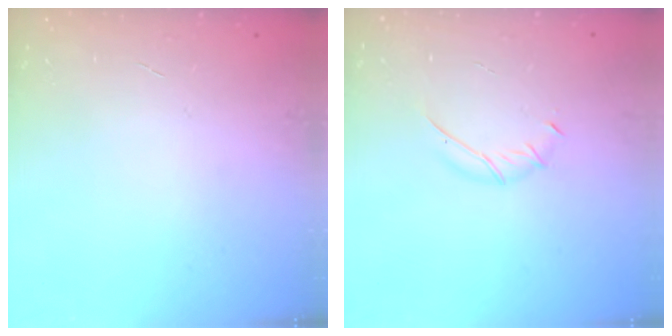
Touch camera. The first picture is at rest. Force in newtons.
{"total": 3.7, "press": 3.7, "slide": 0.8}